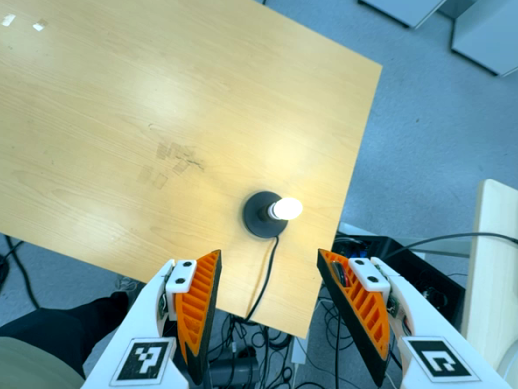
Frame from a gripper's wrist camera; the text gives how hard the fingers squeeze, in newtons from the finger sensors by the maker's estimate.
{"total": 0.0}